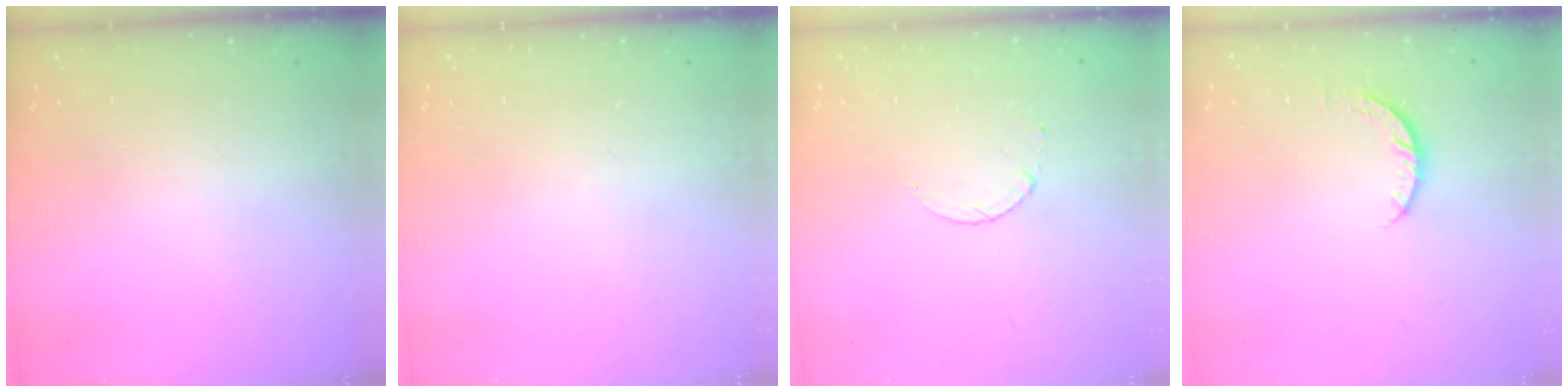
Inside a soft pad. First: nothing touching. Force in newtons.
{"total": 0.0}
{"total": 2.6, "press": 2.6, "slide": 0.3}
{"total": 5.0, "press": 4.9, "slide": 0.7}